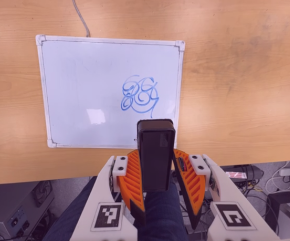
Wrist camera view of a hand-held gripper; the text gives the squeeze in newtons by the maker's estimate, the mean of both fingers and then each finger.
{"total": 4.6, "left": 4.4, "right": 4.9}